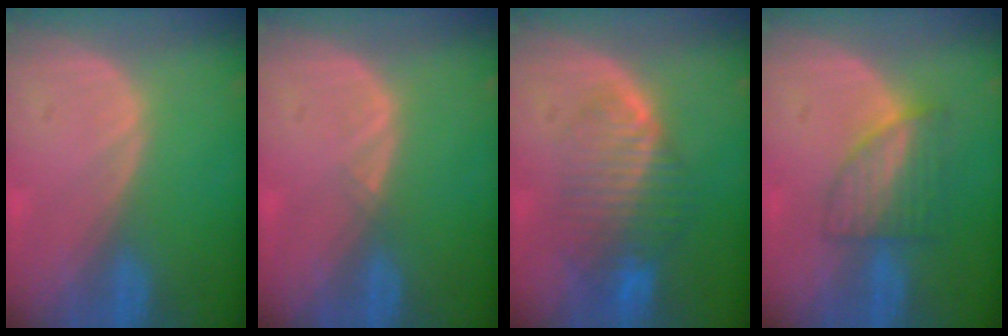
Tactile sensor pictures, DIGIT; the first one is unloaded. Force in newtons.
{"total": 0.7, "press": 0.5, "slide": 0.4}
{"total": 8.4, "press": 7.3, "slide": 4.1}
{"total": 6.1, "press": 5.6, "slide": 2.4}